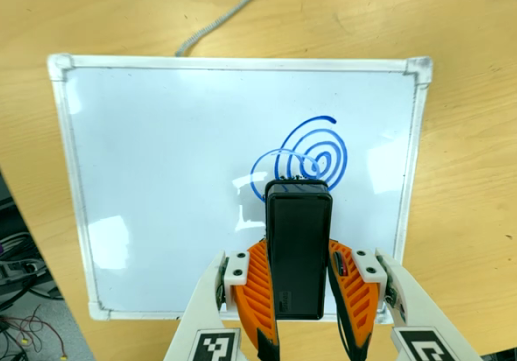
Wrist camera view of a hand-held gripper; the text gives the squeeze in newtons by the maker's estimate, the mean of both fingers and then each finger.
{"total": 5.2, "left": 3.6, "right": 6.8}